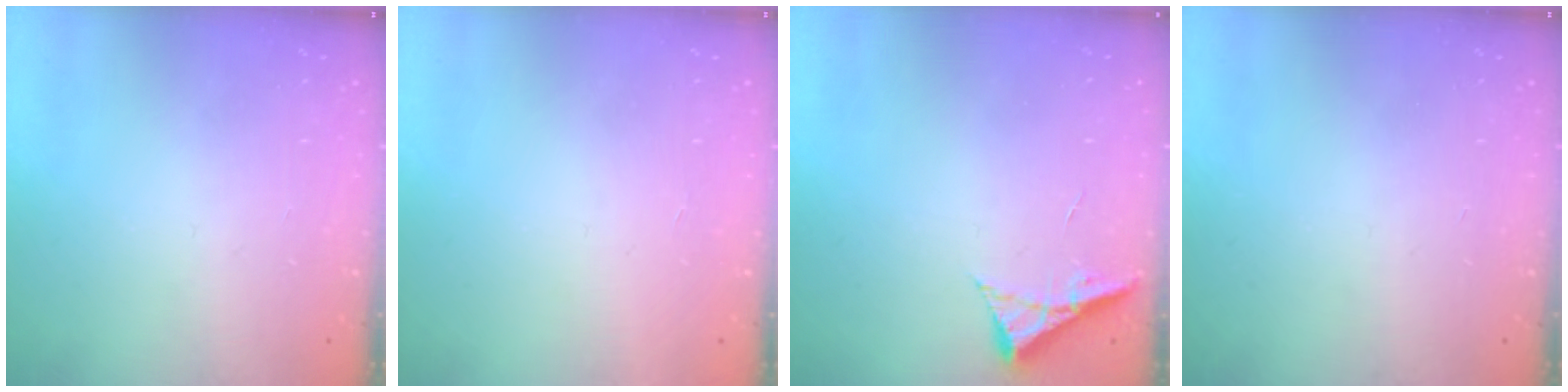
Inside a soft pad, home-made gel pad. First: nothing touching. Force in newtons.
{"total": 1.5, "press": 1.5, "slide": 0.1}
{"total": 5.4, "press": 5.4, "slide": 0.7}
{"total": 0.0}